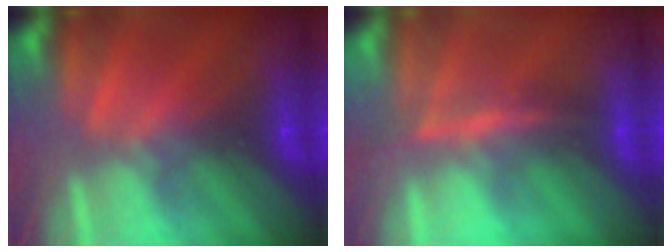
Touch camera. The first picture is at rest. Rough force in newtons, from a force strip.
{"total": 4.5}